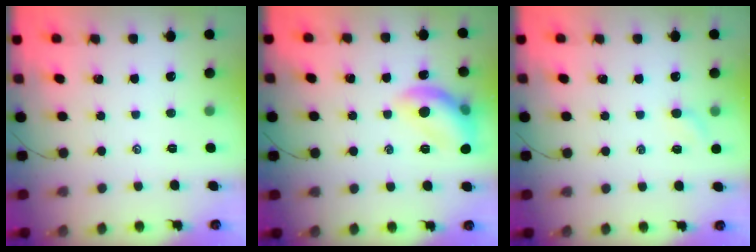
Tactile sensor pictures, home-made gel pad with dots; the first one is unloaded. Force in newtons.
{"total": 12.4, "press": 12.4, "slide": 0.4}
{"total": 4.3, "press": 4.2, "slide": 1.1}